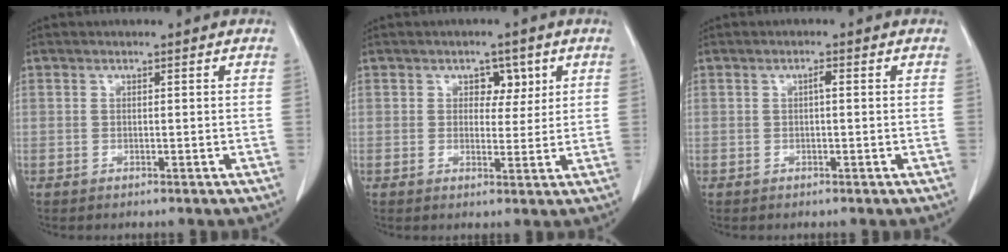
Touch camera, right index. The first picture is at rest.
{"total": 3.4, "force": [1.5, 2.3, 2.1], "torque": [-0.018, 0.007, 0.020]}
{"total": 1.0, "force": [0.1, 0.2, 0.9], "torque": [-0.016, 0.003, 0.001]}